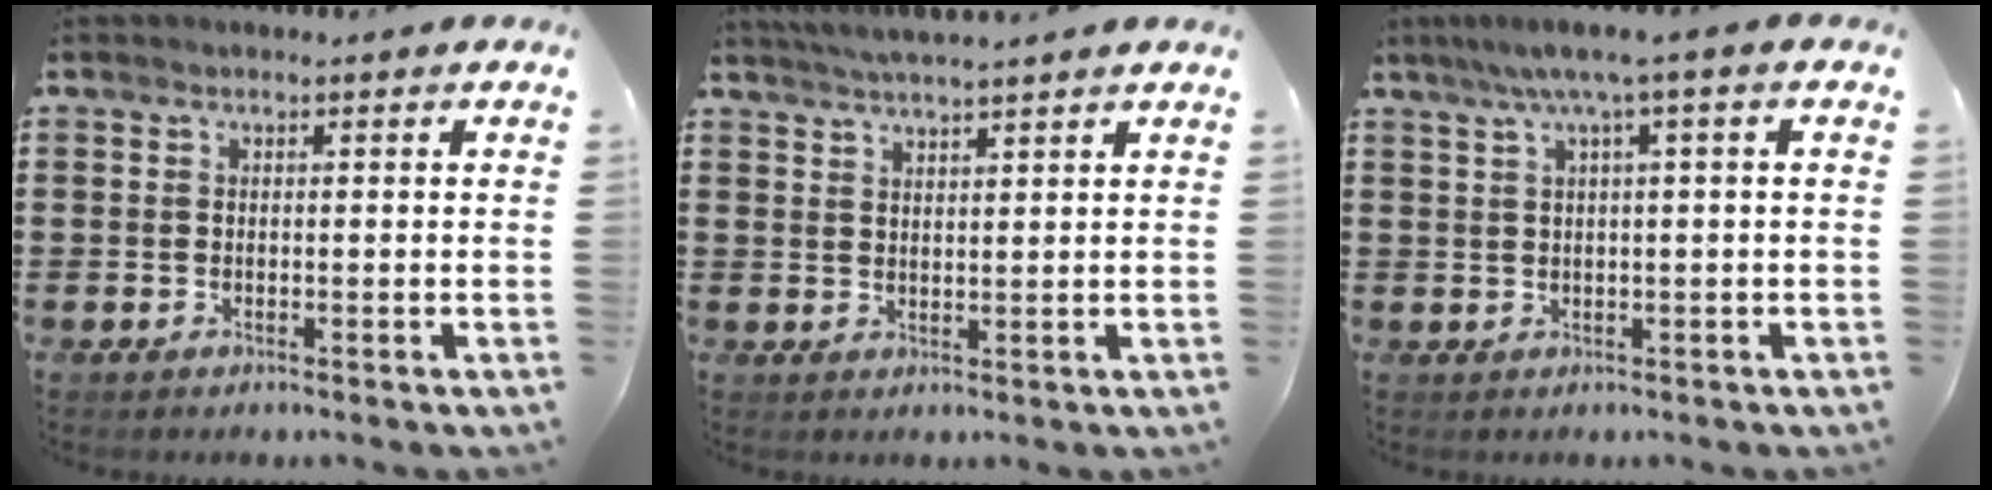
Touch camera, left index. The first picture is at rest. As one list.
[{"total": 3.4, "force": [3.2, -0.6, 0.9], "torque": [-0.026, -0.007, 0.060]}, {"total": 3.6, "force": [1.0, -0.2, 3.4], "torque": [-0.067, -0.001, 0.011]}]